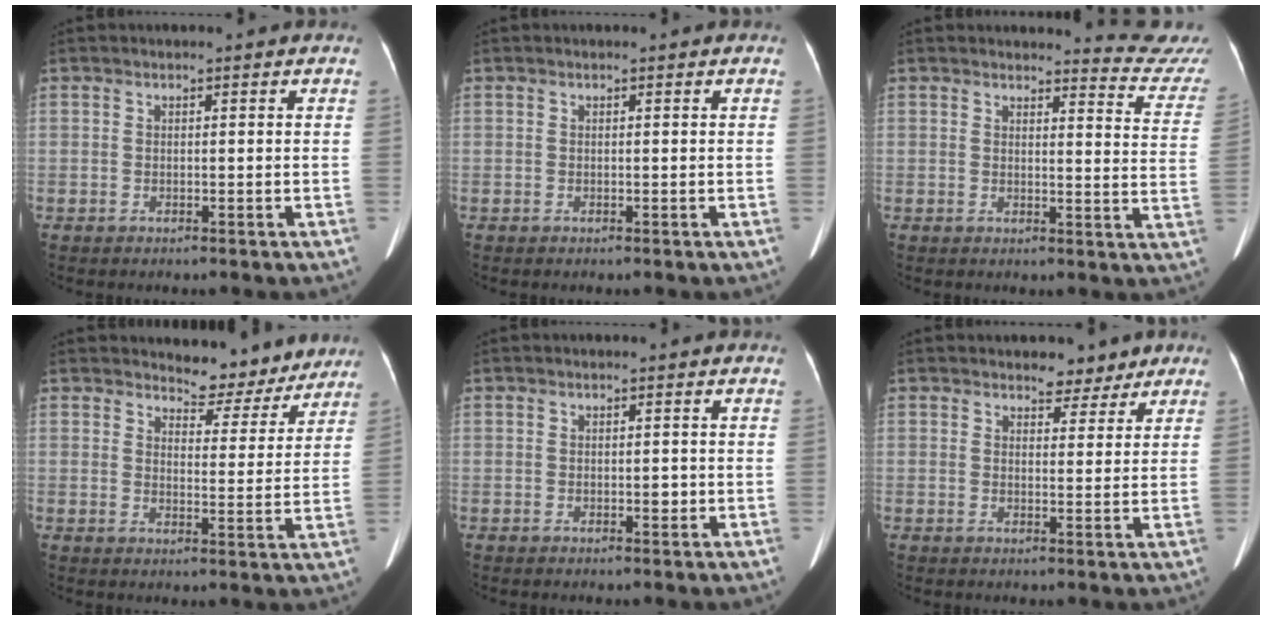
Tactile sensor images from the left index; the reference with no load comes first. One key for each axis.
{"total": 0.0}
{"total": 9.5, "fx": 9.4, "fy": -0.7, "fz": -0.9, "tx": 0.010, "ty": -0.101, "tz": 0.082}
{"total": 7.2, "fx": 6.9, "fy": 2.2, "fz": 0.6, "tx": -0.005, "ty": -0.010, "tz": 0.086}
{"total": 1.1, "fx": -0.6, "fy": 0.5, "fz": 0.7, "tx": -0.012, "ty": 0.001, "tz": -0.003}
{"total": 3.6, "fx": 2.9, "fy": 2.1, "fz": 0.8, "tx": -0.004, "ty": 0.001, "tz": 0.040}